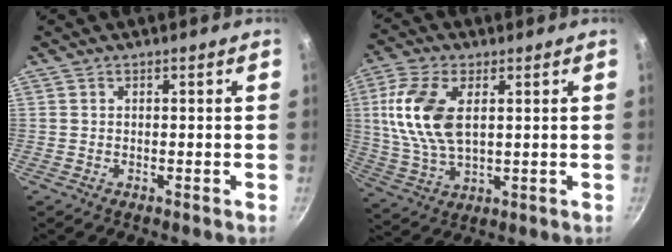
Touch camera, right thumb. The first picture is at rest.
{"total": 13.2, "force": [2.8, 7.1, 10.8], "torque": [-0.218, -0.001, 0.056]}